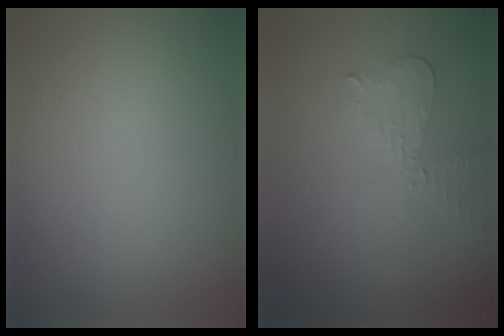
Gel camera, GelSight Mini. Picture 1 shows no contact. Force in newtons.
{"total": 2.2, "press": 2.2, "slide": 0.1}